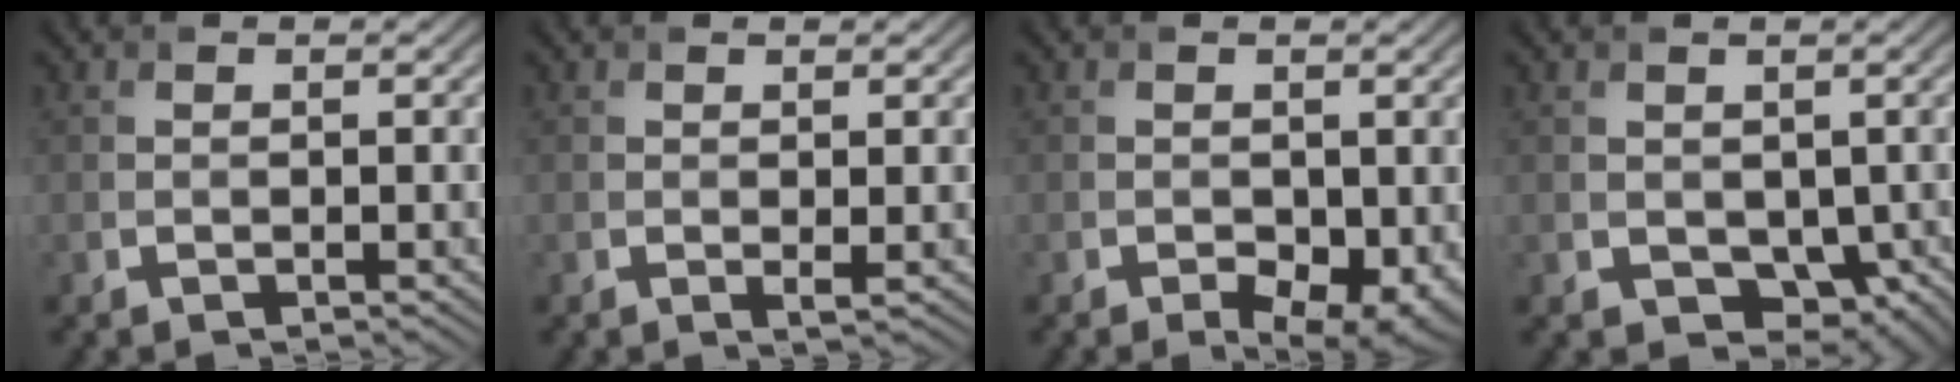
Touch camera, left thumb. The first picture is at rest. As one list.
[{"total": 0.8, "force": [0.3, 0.1, 0.7], "torque": [-0.011, -0.004, 0.002]}, {"total": 4.5, "force": [-1.7, 2.5, 3.4], "torque": [-0.045, -0.018, -0.019]}, {"total": 4.0, "force": [-0.4, 3.1, 2.5], "torque": [-0.050, -0.022, -0.002]}]